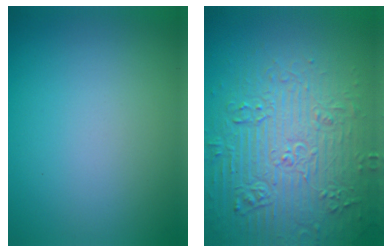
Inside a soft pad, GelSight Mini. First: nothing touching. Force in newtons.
{"total": 7.9, "press": 7.6, "slide": 2.0}